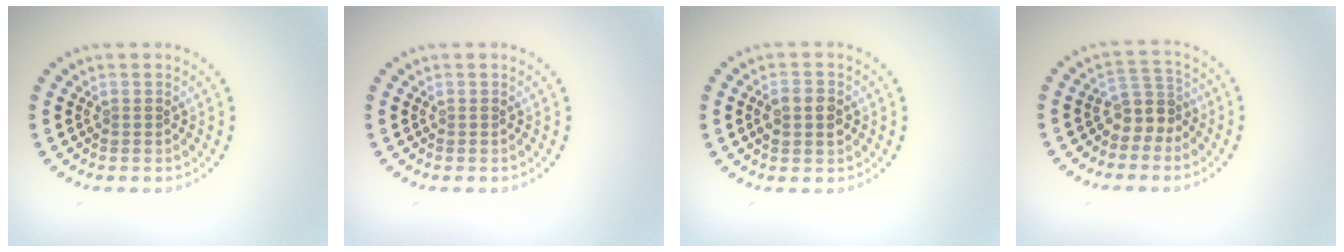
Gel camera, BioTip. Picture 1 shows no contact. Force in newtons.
{"total": 0.0}
{"total": 2.3, "press": 2.3, "slide": 0.0}
{"total": 2.8, "press": 2.1, "slide": 1.8}